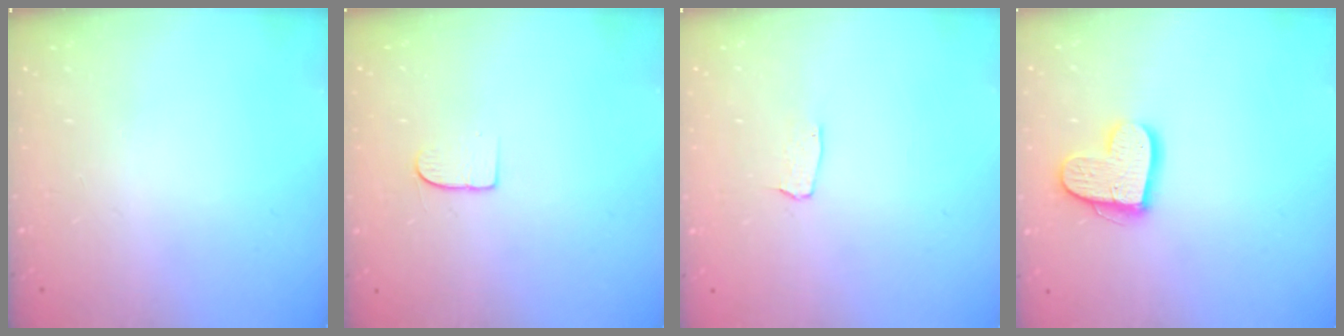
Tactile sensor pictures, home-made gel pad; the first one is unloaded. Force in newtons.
{"total": 5.4, "press": 5.4, "slide": 0.4}
{"total": 3.1, "press": 3.1, "slide": 0.2}
{"total": 13.9, "press": 13.9, "slide": 0.8}